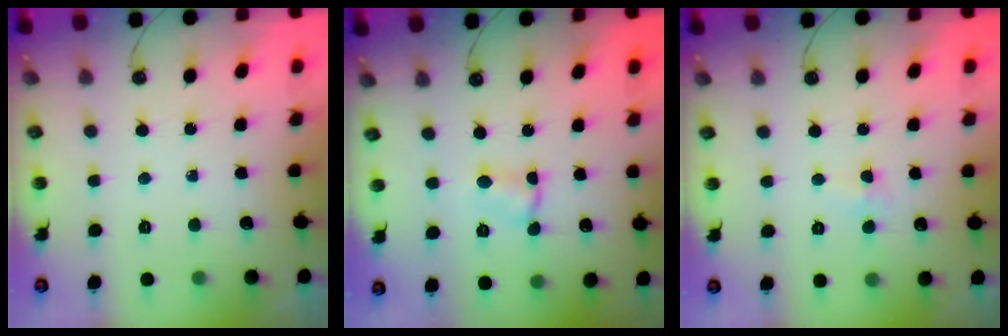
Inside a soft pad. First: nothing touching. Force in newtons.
{"total": 1.8, "press": 1.8, "slide": 0.3}
{"total": 4.0, "press": 2.2, "slide": 3.4}